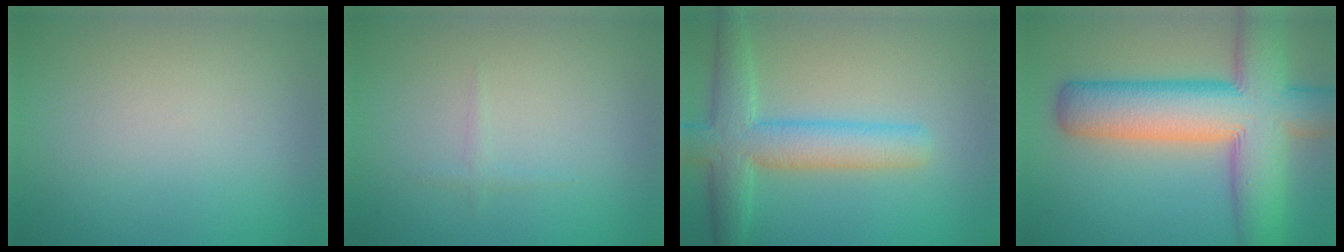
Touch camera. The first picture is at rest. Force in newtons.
{"total": 0.6, "press": 0.6, "slide": 0.1}
{"total": 6.0, "press": 6.0, "slide": 0.3}
{"total": 12.6, "press": 12.6, "slide": 0.6}